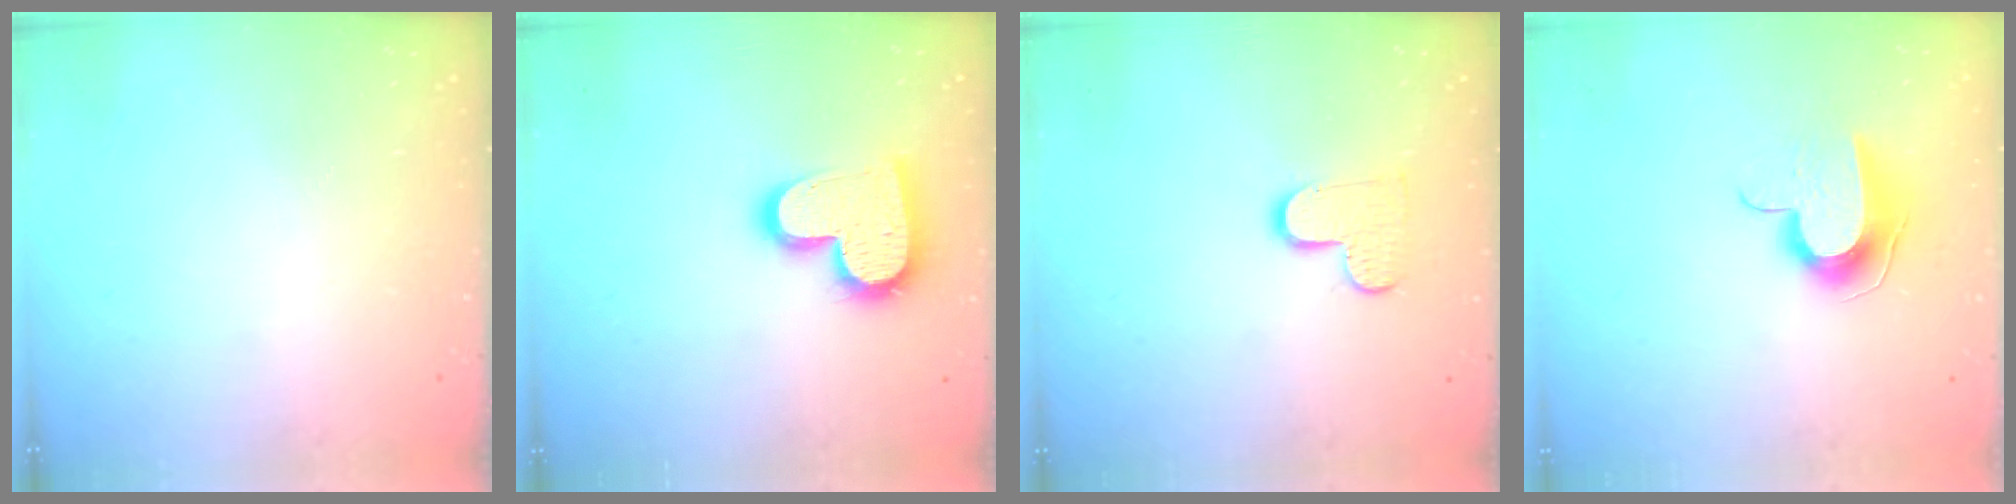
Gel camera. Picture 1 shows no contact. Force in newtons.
{"total": 16.0, "press": 16.0, "slide": 1.0}
{"total": 8.2, "press": 8.1, "slide": 0.2}
{"total": 9.0, "press": 9.0, "slide": 0.5}